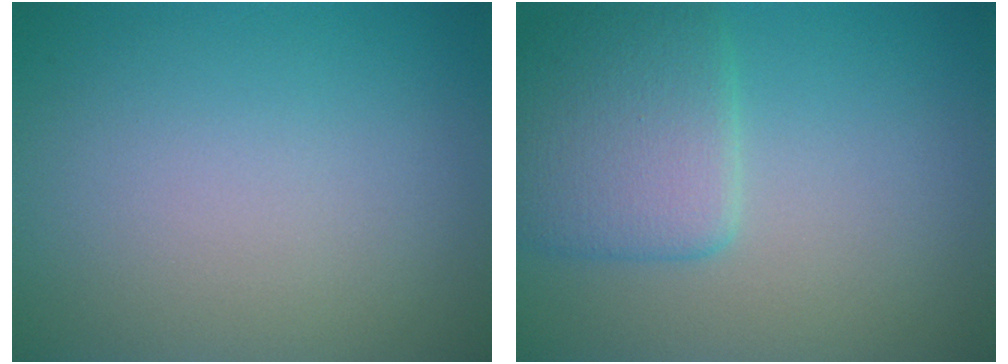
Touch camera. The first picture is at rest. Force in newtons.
{"total": 4.4, "press": 4.4, "slide": 0.1}